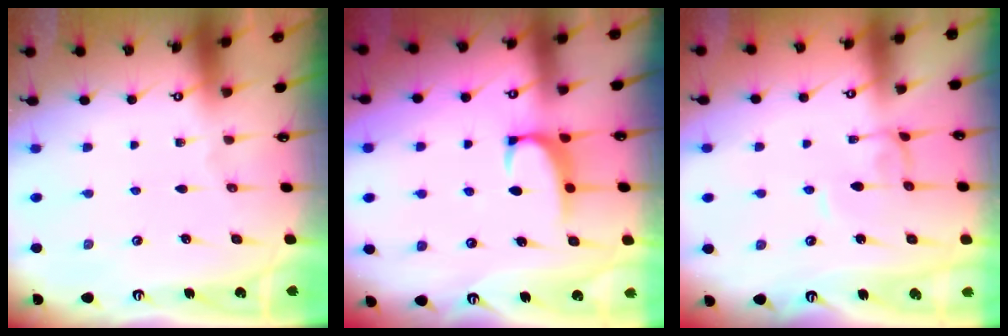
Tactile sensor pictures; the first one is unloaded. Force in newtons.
{"total": 1.5, "press": 1.2, "slide": 1.0}
{"total": 2.1, "press": 2.1, "slide": 0.2}